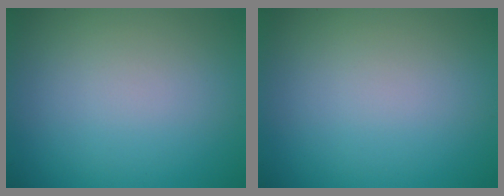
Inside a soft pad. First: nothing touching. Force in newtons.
{"total": 0.0}